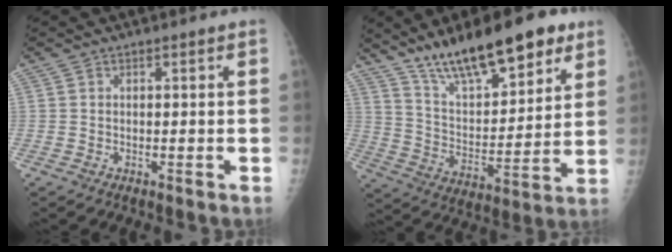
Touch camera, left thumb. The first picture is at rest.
{"total": 20.3, "force": [13.9, 6.9, 13.1], "torque": [-0.173, -0.062, 0.237]}